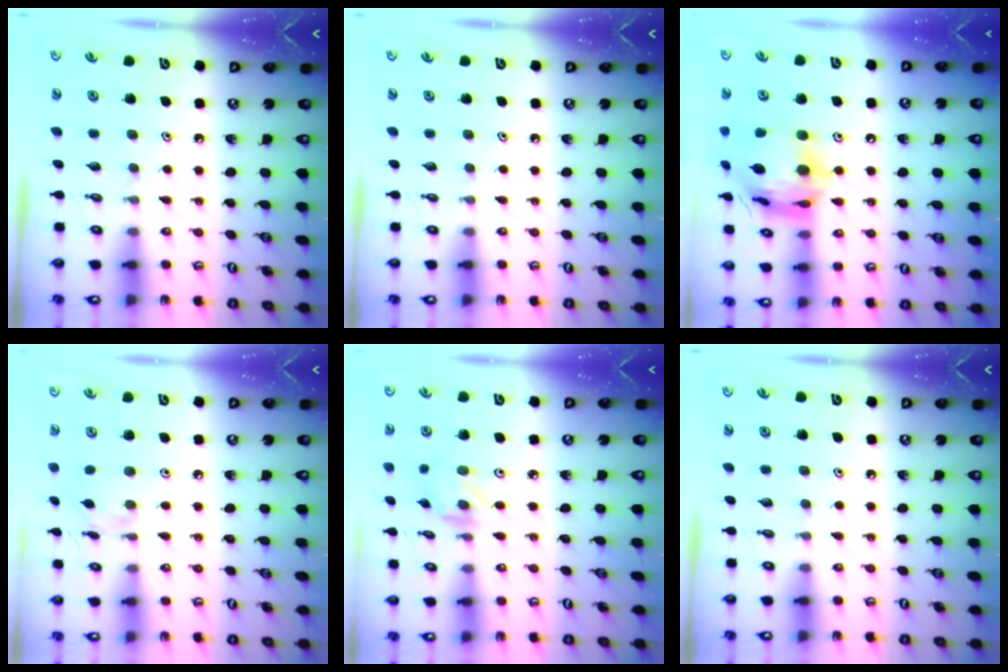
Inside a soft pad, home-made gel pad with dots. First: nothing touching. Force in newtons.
{"total": 0.0}
{"total": 18.8, "press": 18.7, "slide": 1.6}
{"total": 7.0, "press": 7.0, "slide": 1.0}
{"total": 1.1, "press": 1.0, "slide": 0.4}
{"total": 0.0}